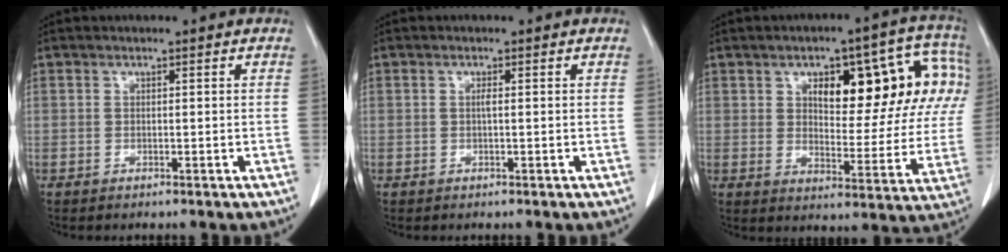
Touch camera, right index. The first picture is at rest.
{"total": 0.6, "force": [0.0, 0.0, 0.6], "torque": [-0.013, 0.000, -0.001]}
{"total": 18.2, "force": [5.8, 7.1, 15.8], "torque": [-0.198, 0.033, 0.080]}